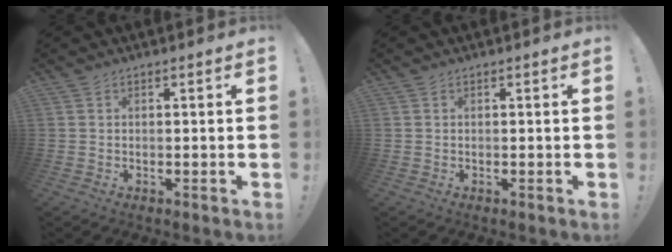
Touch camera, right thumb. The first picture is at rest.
{"total": 0.0}